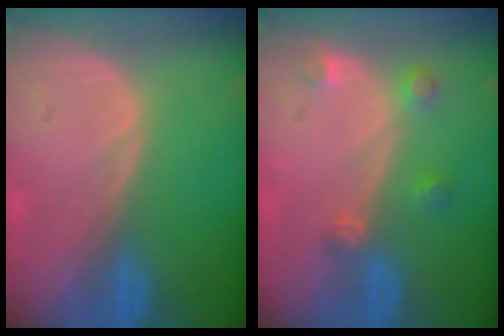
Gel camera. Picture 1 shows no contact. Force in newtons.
{"total": 2.7, "press": 2.7, "slide": 0.3}